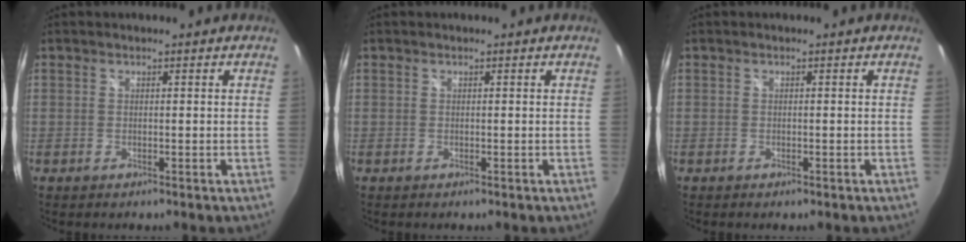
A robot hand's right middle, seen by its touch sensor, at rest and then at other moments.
{"total": 0.0}
{"total": 0.5, "force": [-0.4, 0.2, 0.3], "torque": [-0.006, 0.000, -0.006]}